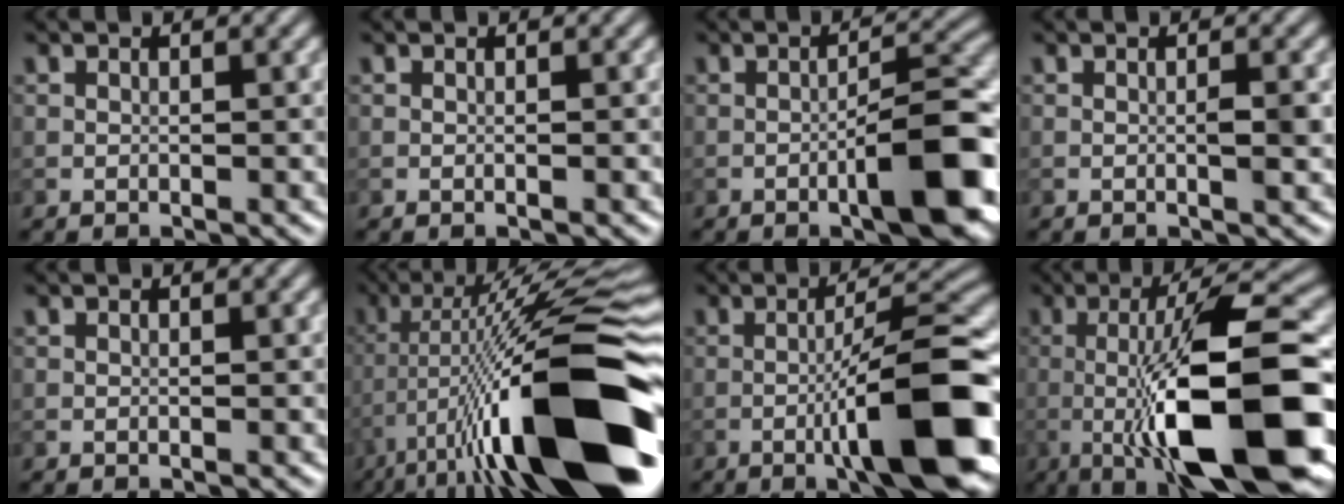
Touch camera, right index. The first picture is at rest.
{"total": 0.0}
{"total": 7.5, "force": [-2.8, 1.7, 6.8], "torque": [-0.093, 0.013, -0.044]}
{"total": 1.2, "force": [0.0, 0.1, 1.2], "torque": [-0.020, -0.001, -0.001]}
{"total": 0.0}
{"total": 17.8, "force": [-4.8, 4.0, 16.7], "torque": [-0.261, 0.033, -0.083]}
{"total": 11.2, "force": [-3.5, 2.1, 10.4], "torque": [-0.144, 0.013, -0.055]}
{"total": 13.1, "force": [-3.0, 2.9, 12.4], "torque": [-0.189, 0.010, -0.049]}